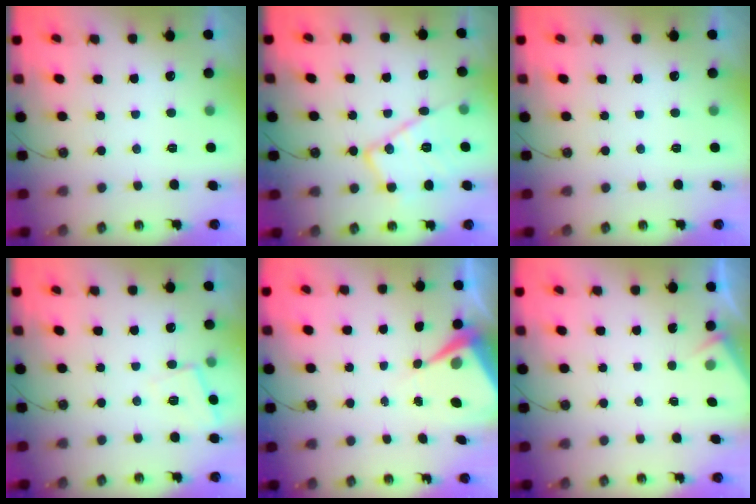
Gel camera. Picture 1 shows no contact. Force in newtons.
{"total": 16.2, "press": 16.2, "slide": 1.1}
{"total": 0.0}
{"total": 5.5, "press": 5.4, "slide": 0.7}
{"total": 7.0, "press": 7.0, "slide": 0.4}
{"total": 2.9, "press": 2.9, "slide": 0.4}